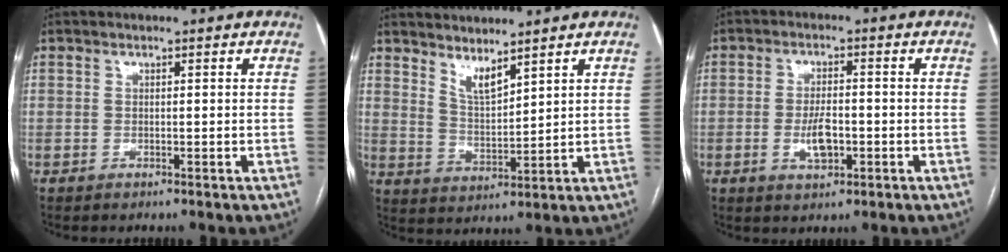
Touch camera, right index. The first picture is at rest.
{"total": 4.5, "force": [3.8, 0.7, 2.3], "torque": [-0.051, -0.016, 0.081]}
{"total": 4.7, "force": [-1.2, 1.9, 4.1], "torque": [-0.083, -0.001, -0.014]}